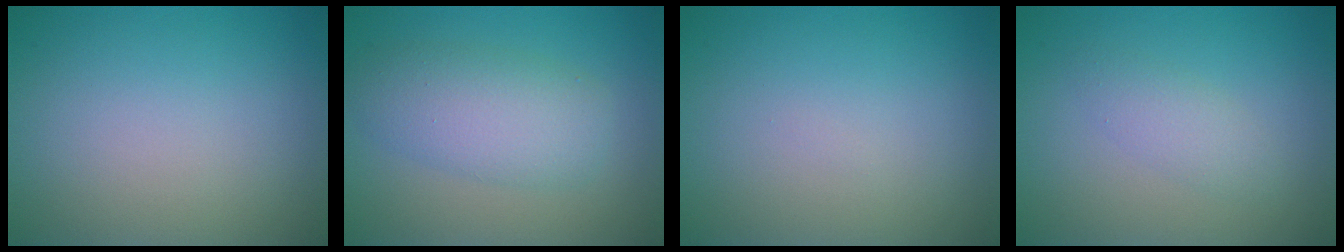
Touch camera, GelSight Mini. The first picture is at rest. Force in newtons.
{"total": 4.4, "press": 4.4, "slide": 0.0}
{"total": 0.0}
{"total": 1.8, "press": 1.8, "slide": 0.1}